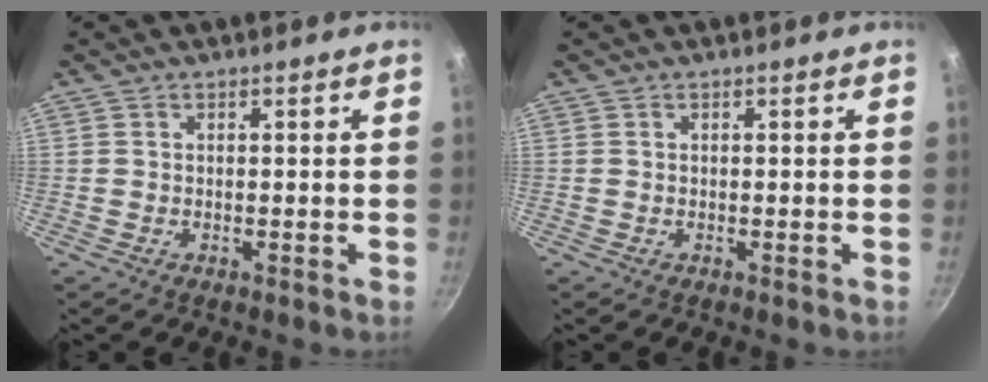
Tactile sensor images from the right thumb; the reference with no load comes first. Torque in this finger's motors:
{"motor_torque": [0.01, 0.01, -0.05, 0.22, 0.01]}